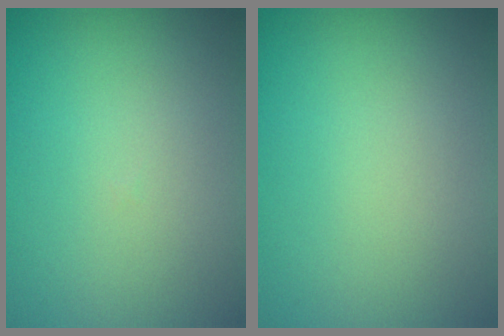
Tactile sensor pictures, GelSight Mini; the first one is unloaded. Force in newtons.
{"total": 0.0}